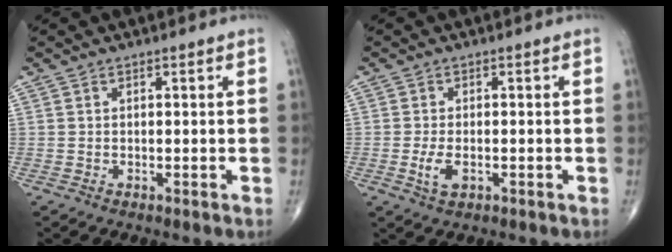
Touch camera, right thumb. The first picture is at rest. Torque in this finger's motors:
{"motor_torque": [0.15, 0.27, 0.18, 0.24, 0.10]}